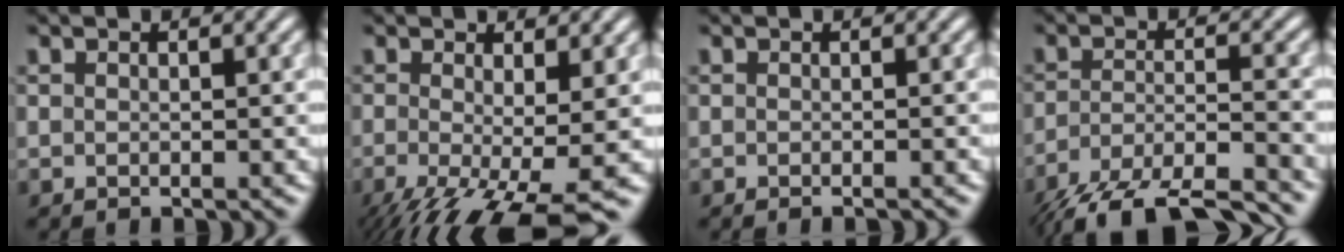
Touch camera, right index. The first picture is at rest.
{"total": 8.4, "force": [-4.3, 3.6, 6.2], "torque": [-0.119, -0.060, -0.038]}
{"total": 0.8, "force": [-0.7, -0.1, 0.2], "torque": [-0.003, 0.002, -0.013]}
{"total": 9.9, "force": [-8.1, 3.2, 4.6], "torque": [-0.082, -0.032, -0.112]}